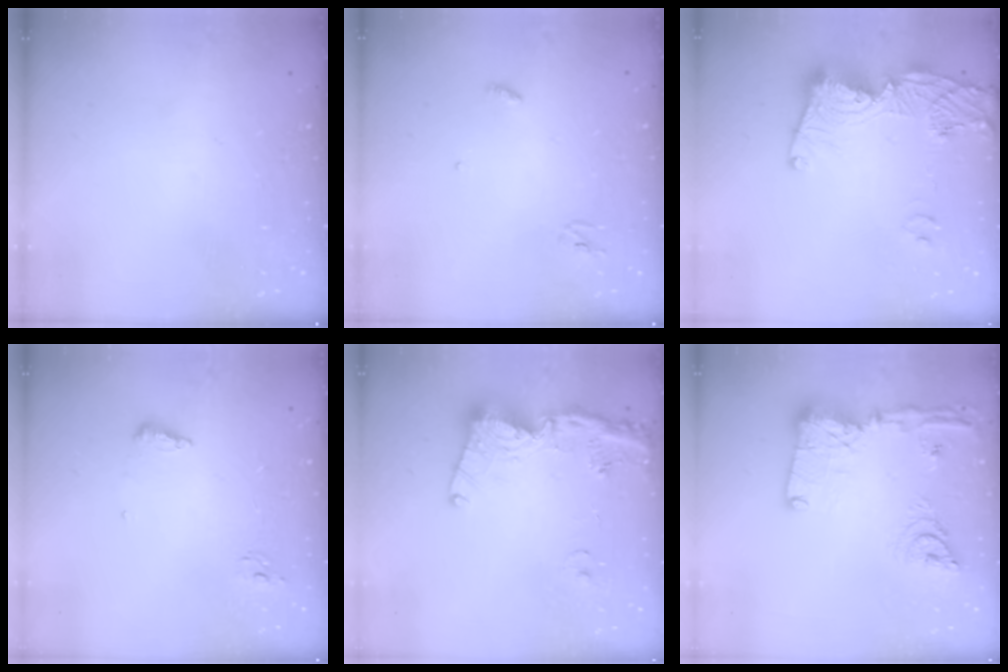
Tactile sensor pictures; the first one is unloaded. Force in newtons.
{"total": 2.9, "press": 2.9, "slide": 0.2}
{"total": 14.9, "press": 14.8, "slide": 1.7}
{"total": 6.3, "press": 6.1, "slide": 1.6}
{"total": 17.6, "press": 17.5, "slide": 2.0}
{"total": 20.1, "press": 19.9, "slide": 3.0}